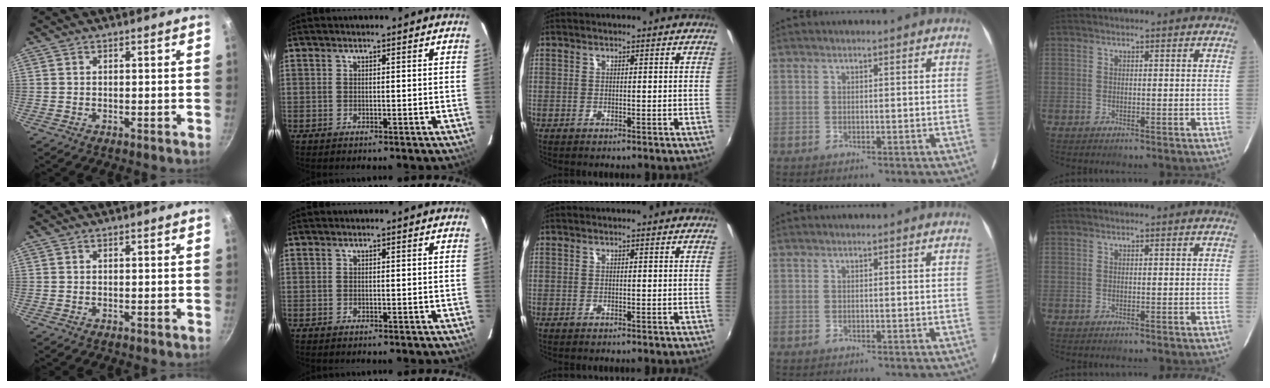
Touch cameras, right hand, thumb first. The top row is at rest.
{}